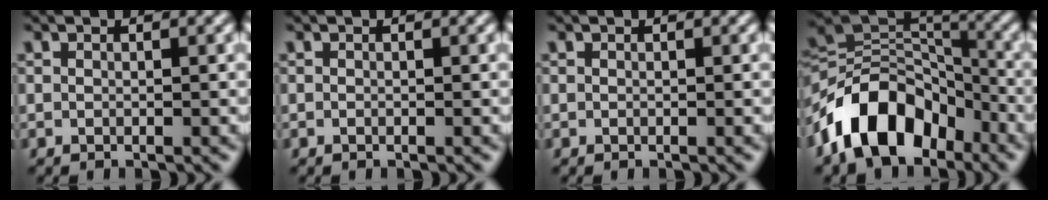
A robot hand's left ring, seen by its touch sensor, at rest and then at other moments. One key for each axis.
{"total": 0.0}
{"total": 0.0}
{"total": 10.5, "fx": -5.9, "fy": 6.3, "fz": 5.9, "tx": -0.087, "ty": 0.013, "tz": -0.118}